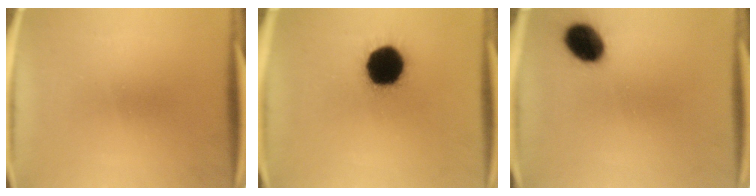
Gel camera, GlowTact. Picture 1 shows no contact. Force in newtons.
{"total": 18.4}
{"total": 9.3}